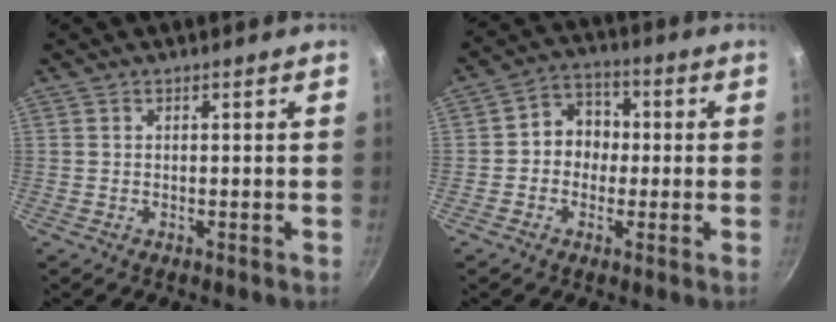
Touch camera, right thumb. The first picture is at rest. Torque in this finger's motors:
{"motor_torque": [-0.37, 0.47, 0.06, 0.24, 0.01]}